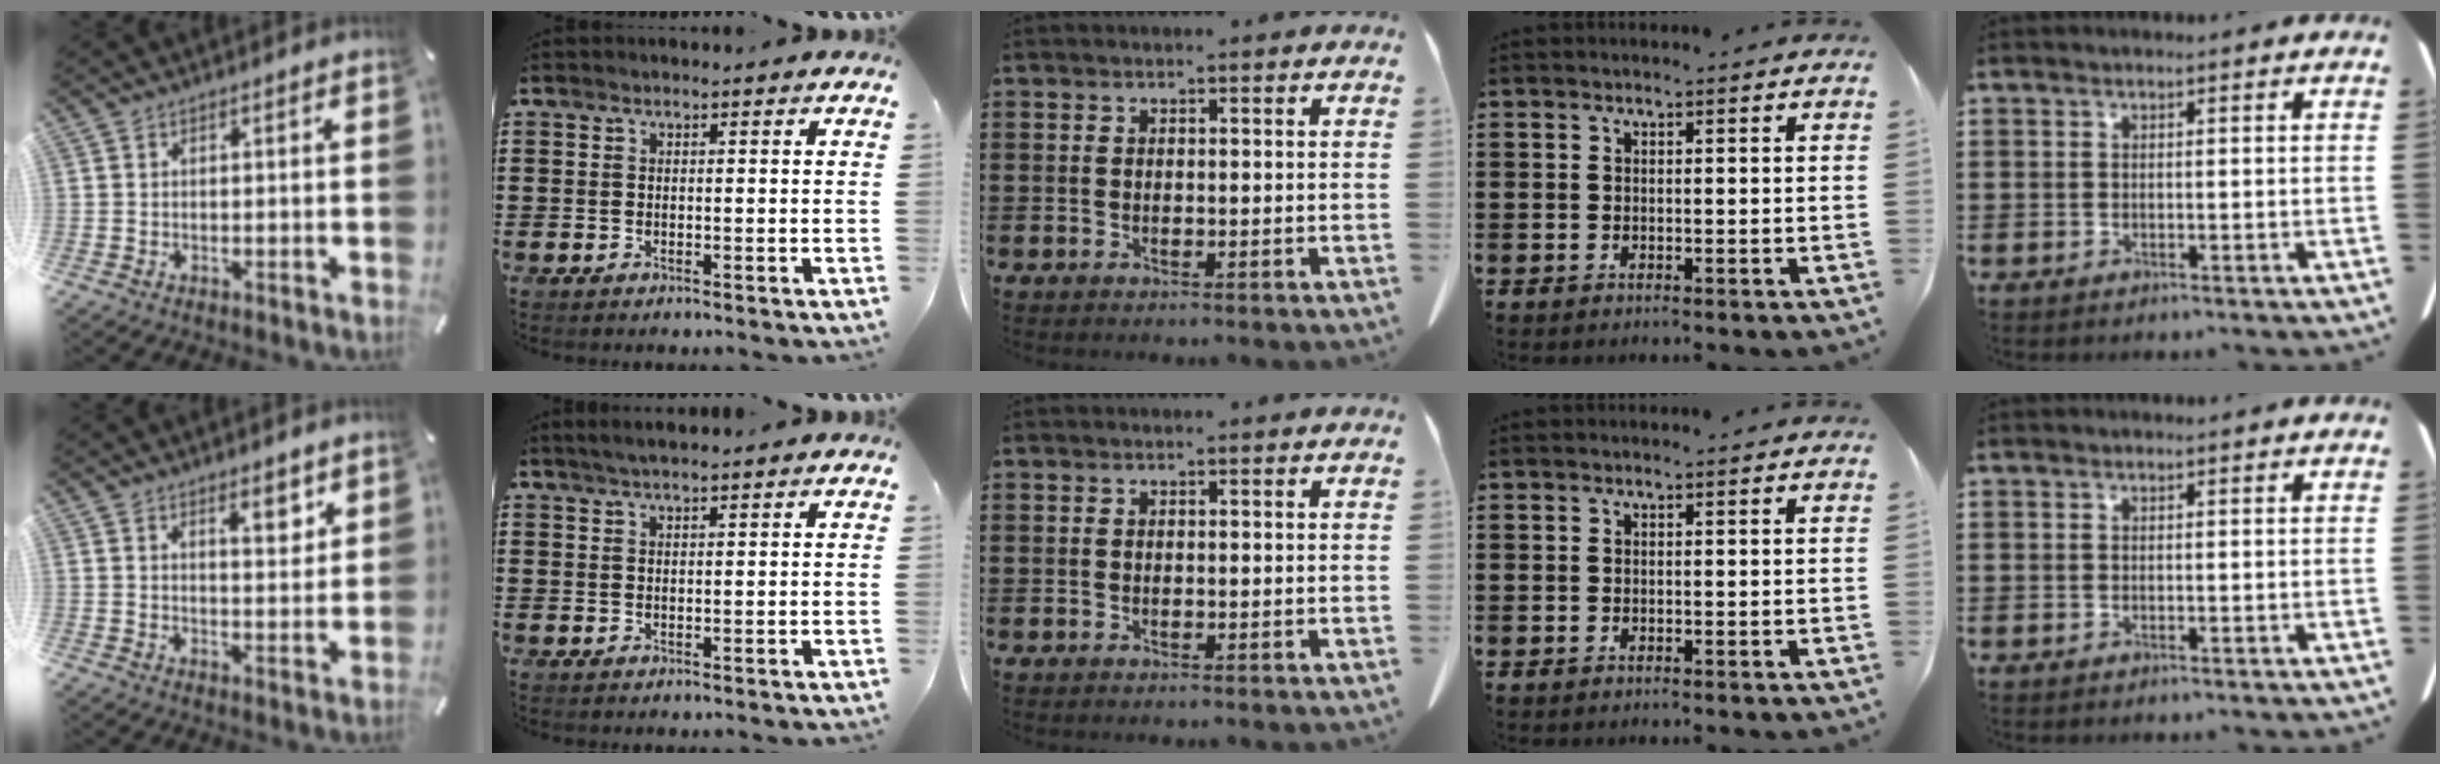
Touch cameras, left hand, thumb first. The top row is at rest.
{"thumb": {"total": 5.3, "force": [3.5, 2.2, 3.3], "torque": [-0.033, -0.021, 0.054]}, "index": {"total": 1.8, "force": [1.5, 0.1, 1.0], "torque": [-0.021, 0.002, 0.028]}}